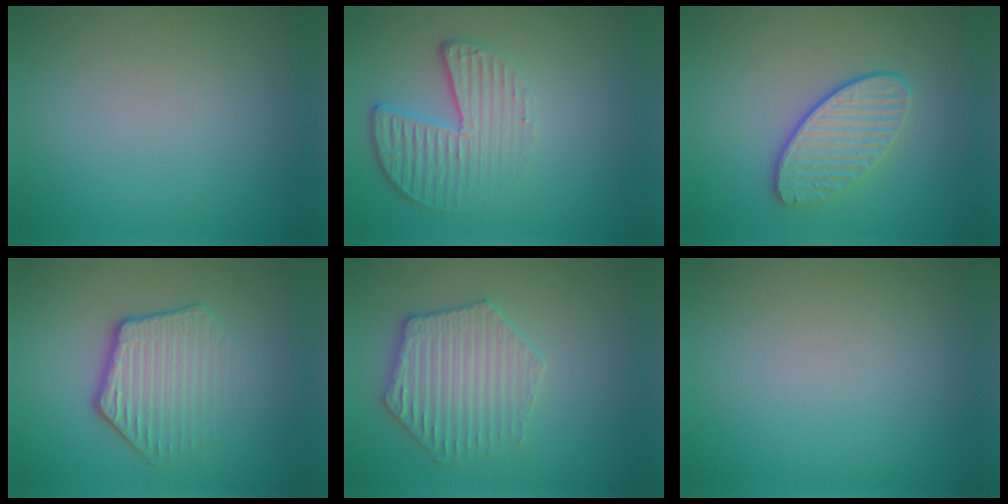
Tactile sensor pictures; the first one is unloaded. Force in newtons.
{"total": 4.4, "press": 3.1, "slide": 3.1}
{"total": 3.5, "press": 3.2, "slide": 1.3}
{"total": 4.1, "press": 3.1, "slide": 2.6}
{"total": 3.9, "press": 3.9, "slide": 0.3}
{"total": 0.0}